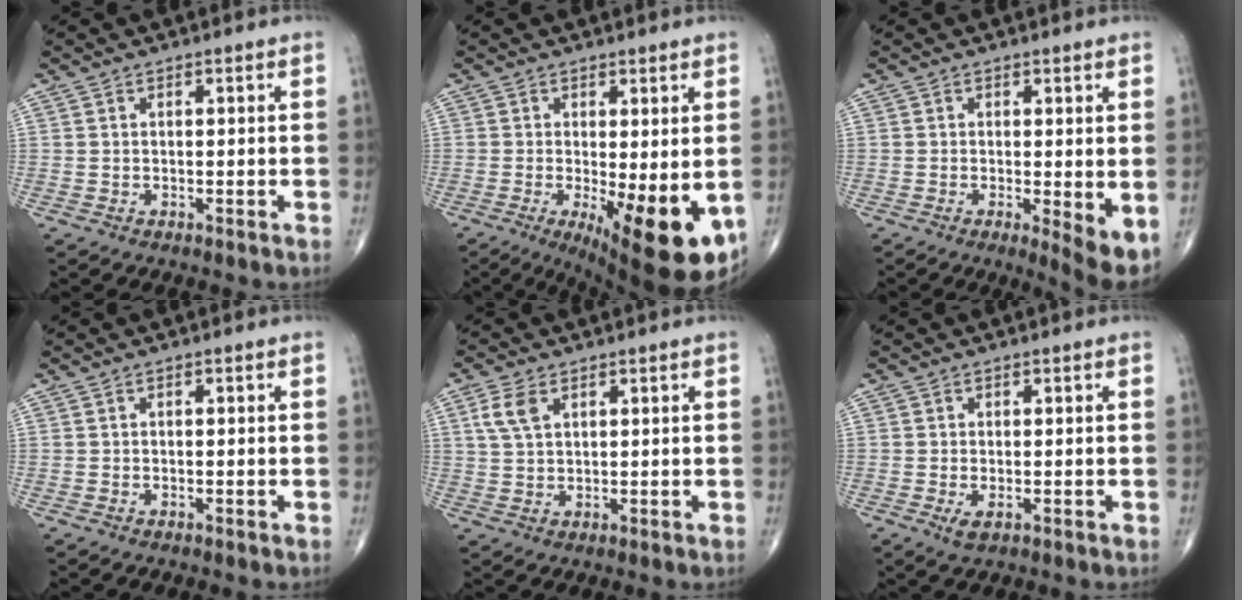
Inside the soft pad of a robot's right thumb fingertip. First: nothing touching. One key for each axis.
{"total": 13.9, "fx": -3.6, "fy": 4.5, "fz": 12.6, "tx": -0.155, "ty": -0.025, "tz": -0.037}
{"total": 5.1, "fx": -0.7, "fy": 1.2, "fz": 4.9, "tx": -0.074, "ty": -0.016, "tz": -0.014}
{"total": 0.0}
{"total": 4.4, "fx": 1.9, "fy": 2.5, "fz": 3.2, "tx": -0.069, "ty": 0.003, "tz": 0.040}
{"total": 1.7, "fx": -0.6, "fy": 0.7, "fz": 1.4, "tx": -0.031, "ty": -0.003, "tz": -0.011}